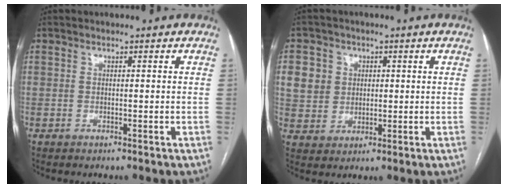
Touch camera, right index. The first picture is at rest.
{"total": 6.7, "force": [1.7, 6.3, 1.8], "torque": [-0.036, 0.019, 0.040]}